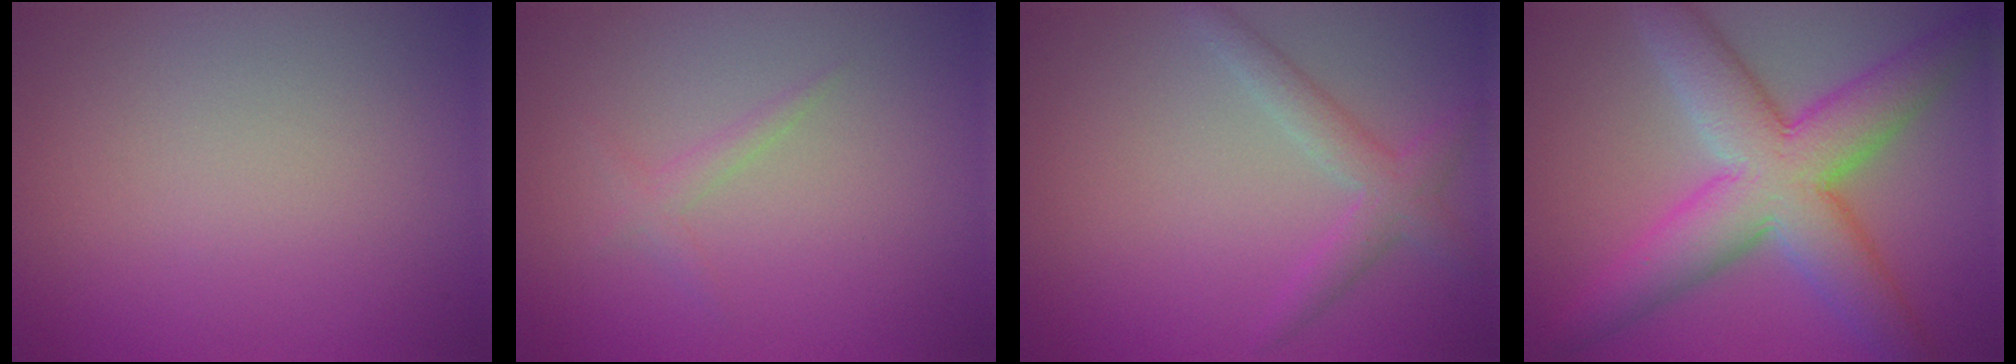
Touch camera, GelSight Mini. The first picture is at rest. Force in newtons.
{"total": 1.1, "press": 1.1, "slide": 0.0}
{"total": 2.6, "press": 2.6, "slide": 0.2}
{"total": 9.5, "press": 9.4, "slide": 0.5}